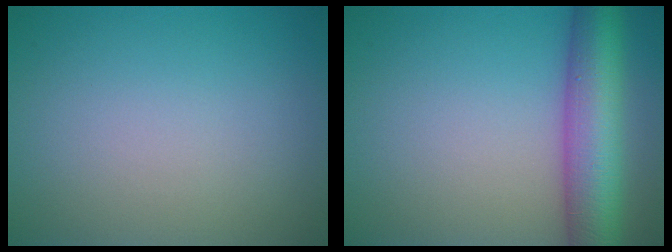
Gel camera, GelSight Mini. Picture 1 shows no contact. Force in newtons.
{"total": 8.1, "press": 8.1, "slide": 0.3}